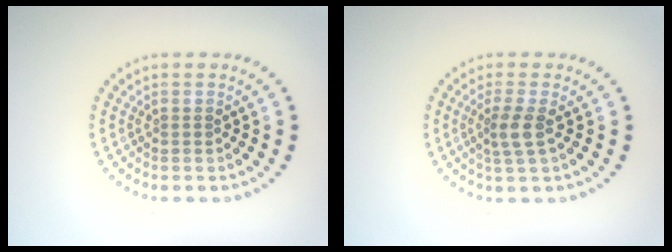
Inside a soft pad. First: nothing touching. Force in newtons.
{"total": 2.1, "press": 1.7, "slide": 1.3}